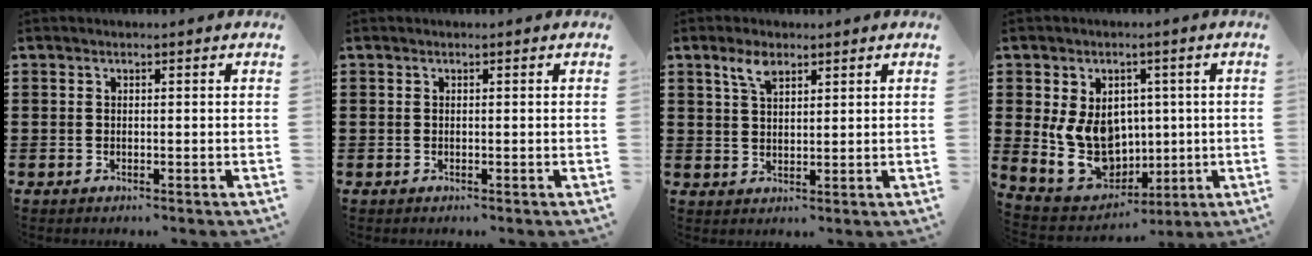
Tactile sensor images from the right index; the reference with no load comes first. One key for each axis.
{"total": 0.0}
{"total": 4.0, "fx": 2.6, "fy": 1.7, "fz": 2.5, "tx": -0.057, "ty": 0.006, "tz": 0.047}
{"total": 10.7, "fx": 0.6, "fy": 8.8, "fz": 6.0, "tx": -0.139, "ty": -0.003, "tz": 0.014}